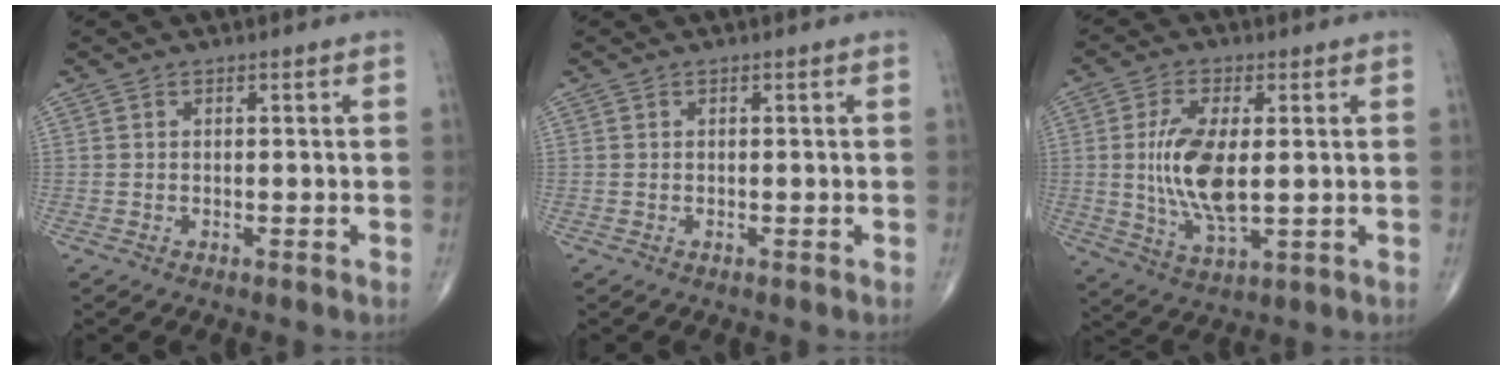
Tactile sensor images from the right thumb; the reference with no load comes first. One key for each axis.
{"total": 0.0}
{"total": 11.7, "fx": 0.6, "fy": 4.9, "fz": 10.5, "tx": -0.215, "ty": -0.014, "tz": 0.017}